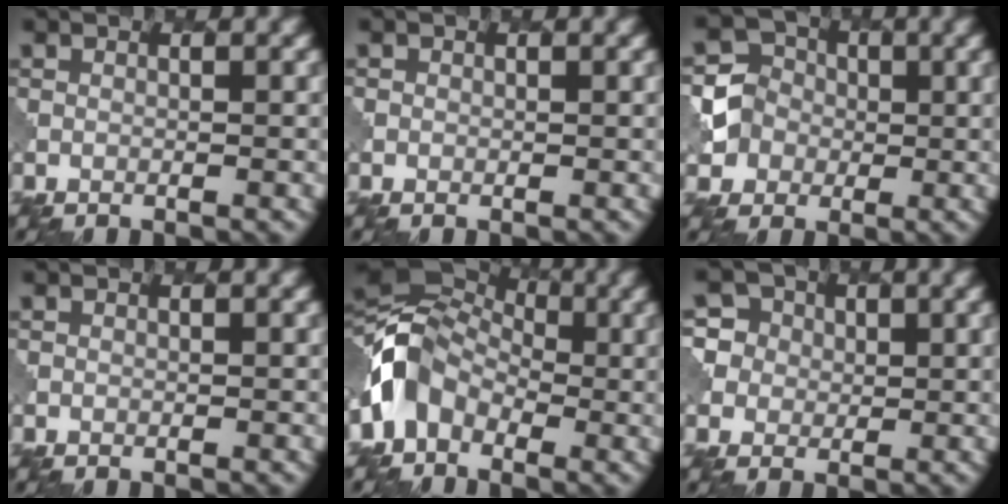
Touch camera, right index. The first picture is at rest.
{"total": 0.5, "force": [0.1, 0.5, -0.1], "torque": [0.002, -0.001, 0.005]}
{"total": 4.6, "force": [-0.4, 4.5, 0.7], "torque": [0.006, 0.012, -0.020]}
{"total": 0.0}
{"total": 7.2, "force": [-1.8, 5.5, 4.3], "torque": [-0.077, 0.009, -0.056]}
{"total": 5.7, "force": [1.4, 5.3, 1.5], "torque": [-0.029, 0.035, 0.008]}